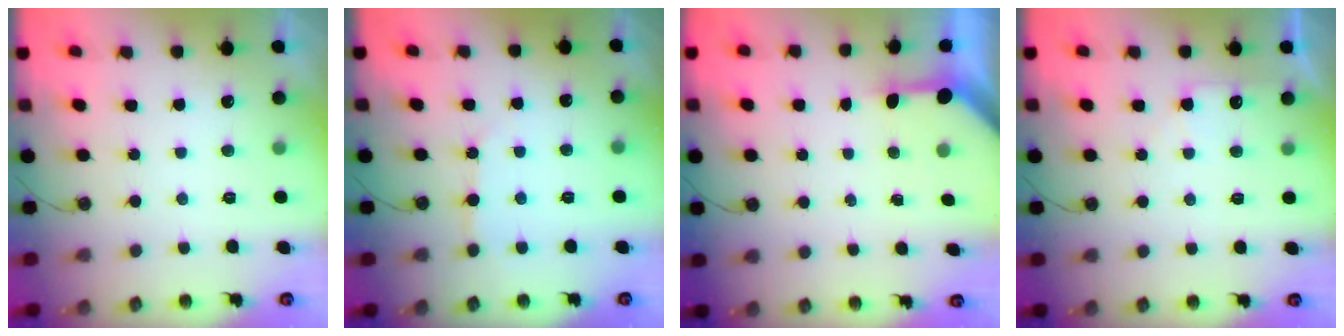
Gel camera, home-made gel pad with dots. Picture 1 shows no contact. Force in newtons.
{"total": 4.5, "press": 4.5, "slide": 0.3}
{"total": 3.3, "press": 3.3, "slide": 0.3}
{"total": 5.6, "press": 5.5, "slide": 0.7}